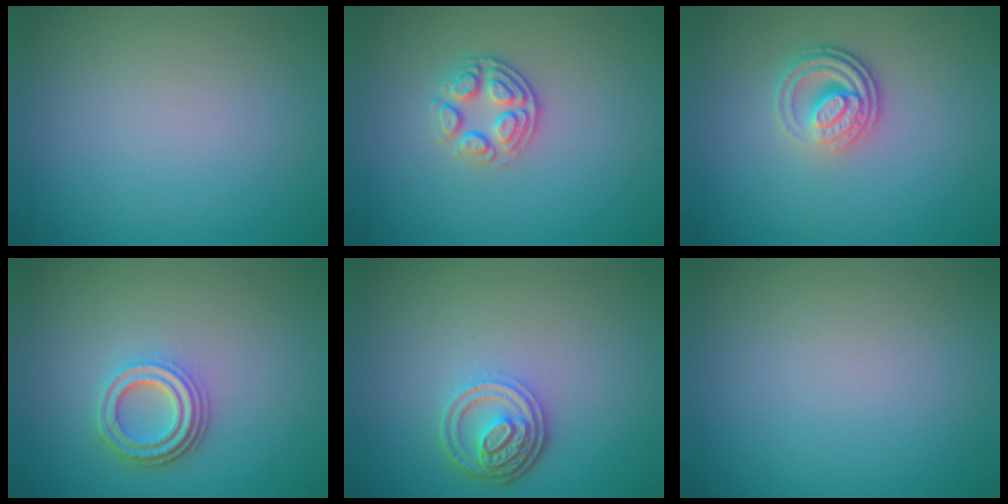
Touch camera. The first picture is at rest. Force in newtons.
{"total": 2.6, "press": 2.4, "slide": 1.1}
{"total": 3.8, "press": 2.7, "slide": 2.7}
{"total": 3.8, "press": 2.9, "slide": 2.4}
{"total": 4.1, "press": 3.2, "slide": 2.5}
{"total": 0.0}